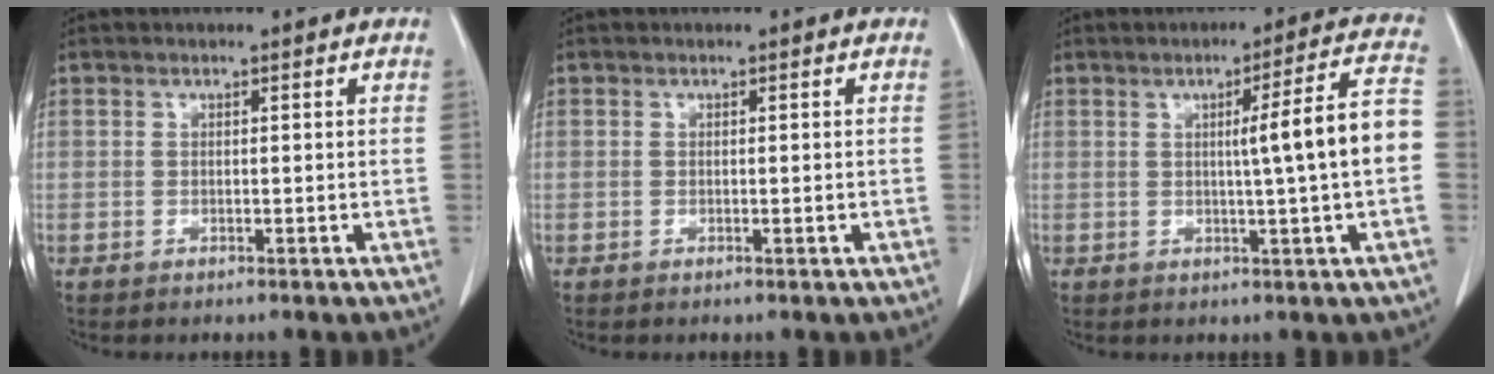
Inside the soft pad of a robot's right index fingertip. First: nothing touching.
{"total": 0.6, "force": [-0.2, 0.1, 0.6], "torque": [-0.011, -0.002, 0.001]}
{"total": 10.1, "force": [-0.1, -1.1, 10.0], "torque": [-0.137, 0.011, -0.003]}